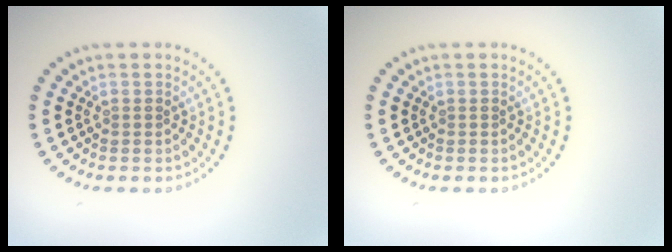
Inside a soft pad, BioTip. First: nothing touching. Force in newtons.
{"total": 0.0}